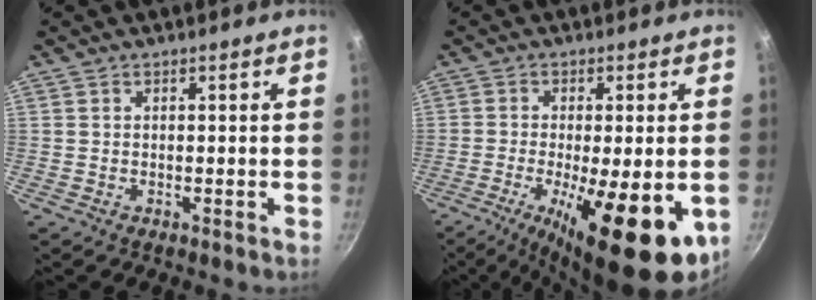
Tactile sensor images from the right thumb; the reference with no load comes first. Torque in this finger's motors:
{"motor_torque": [0.90, 2.06, 0.36, -0.15, 0.13]}